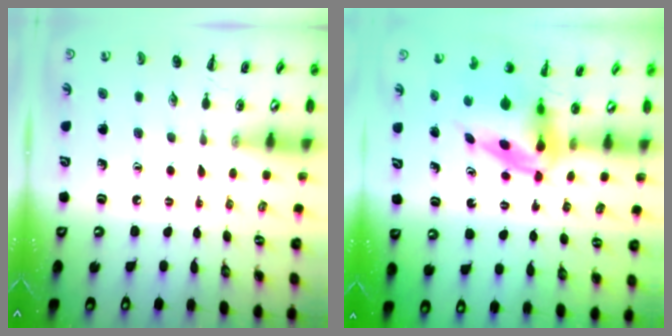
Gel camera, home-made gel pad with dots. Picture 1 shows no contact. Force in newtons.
{"total": 4.0, "press": 4.0, "slide": 0.7}